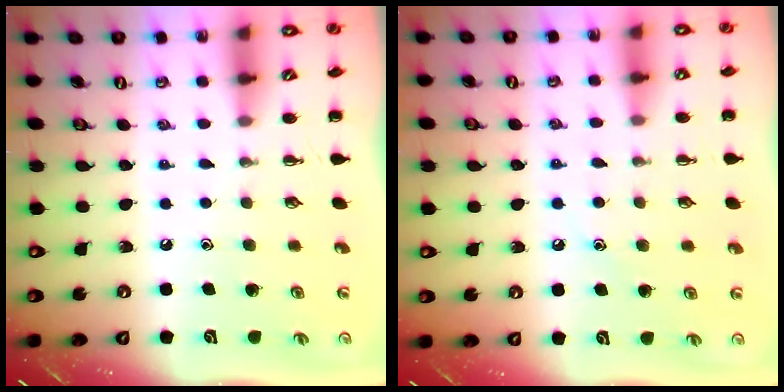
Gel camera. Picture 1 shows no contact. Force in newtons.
{"total": 8.4, "press": 8.2, "slide": 1.9}